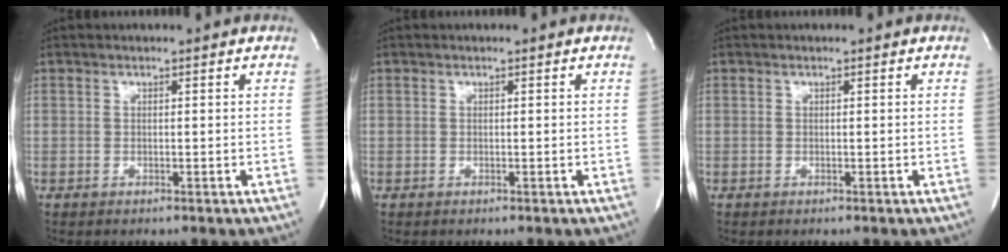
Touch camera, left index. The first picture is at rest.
{"total": 0.0}
{"total": 0.0}